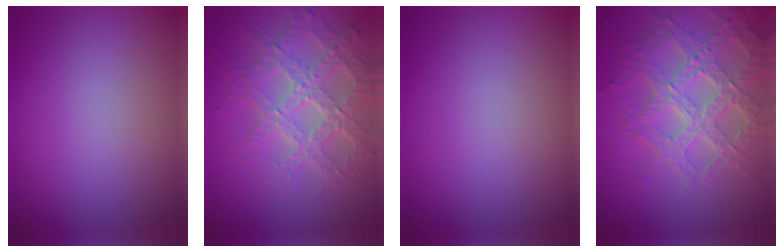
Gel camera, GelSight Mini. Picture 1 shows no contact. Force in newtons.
{"total": 6.8, "press": 4.9, "slide": 4.7}
{"total": 0.0}
{"total": 7.2, "press": 5.3, "slide": 4.9}